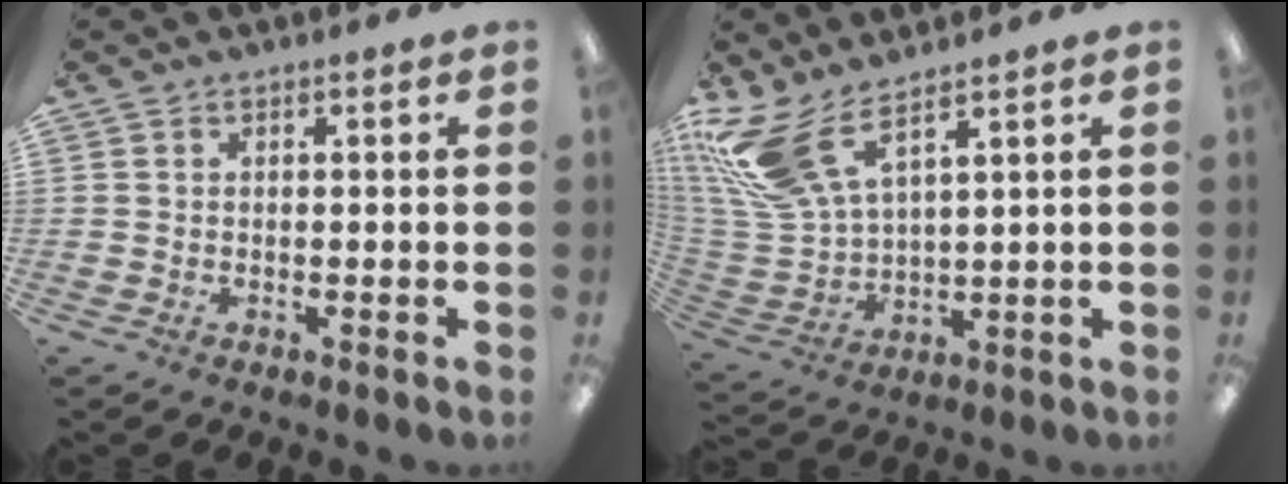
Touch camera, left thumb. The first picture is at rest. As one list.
[{"total": 13.6, "force": [8.8, 6.0, 8.4], "torque": [-0.202, -0.036, 0.169]}]